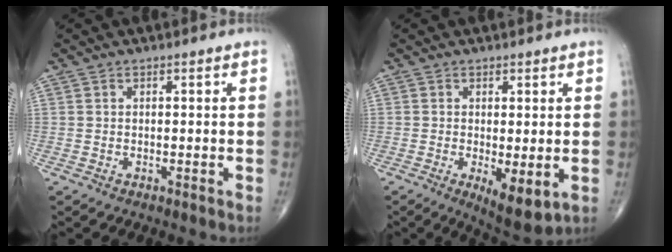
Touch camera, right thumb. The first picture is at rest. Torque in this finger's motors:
{"motor_torque": [-0.90, 0.38, 0.01, -0.09, 0.00]}